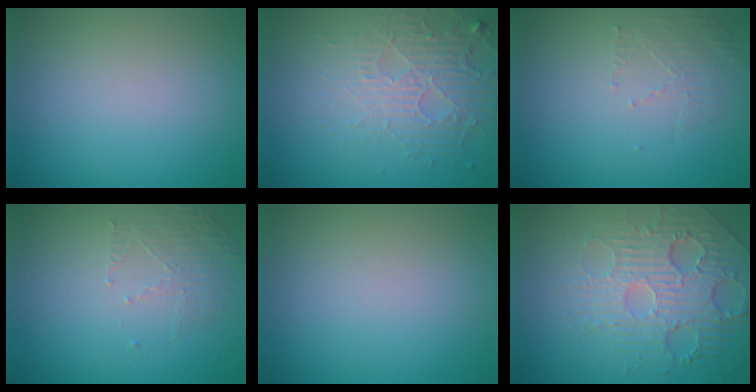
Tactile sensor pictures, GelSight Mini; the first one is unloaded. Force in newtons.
{"total": 5.2, "press": 3.3, "slide": 4.0}
{"total": 1.5, "press": 0.5, "slide": 1.4}
{"total": 1.6, "press": 0.7, "slide": 1.4}
{"total": 0.0}
{"total": 5.1, "press": 4.3, "slide": 2.7}